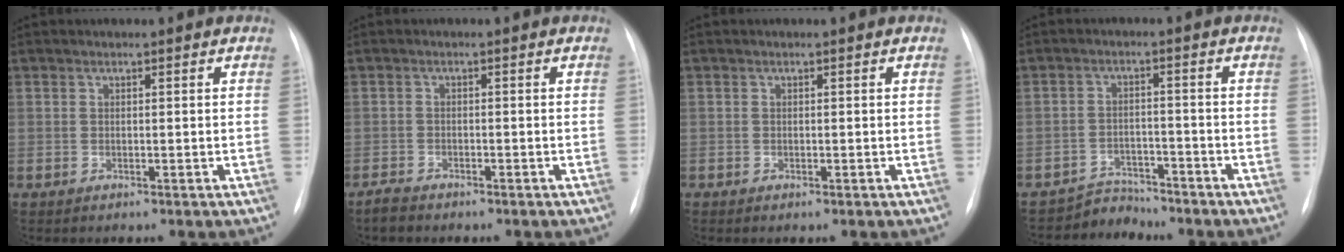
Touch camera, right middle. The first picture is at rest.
{"total": 1.7, "force": [-1.6, 0.5, 0.4], "torque": [-0.015, -0.002, -0.029]}
{"total": 0.0}
{"total": 4.0, "force": [-3.6, 1.0, -1.4], "torque": [0.028, 0.004, -0.061]}